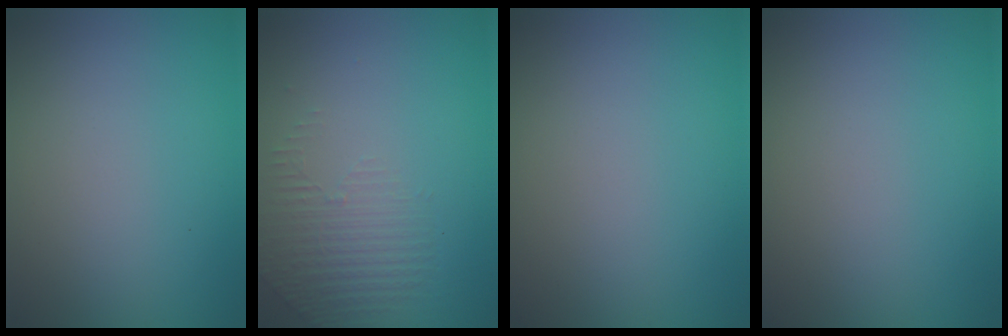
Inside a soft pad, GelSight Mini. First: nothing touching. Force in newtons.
{"total": 1.3, "press": 0.5, "slide": 1.2}
{"total": 0.0}
{"total": 0.0}